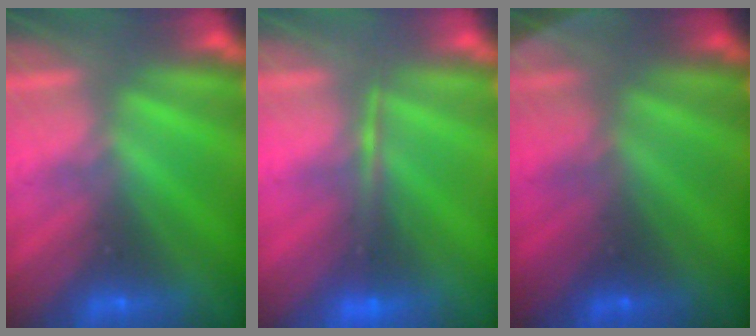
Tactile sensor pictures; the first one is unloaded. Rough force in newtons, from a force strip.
{"total": 1.5}
{"total": 2.8}